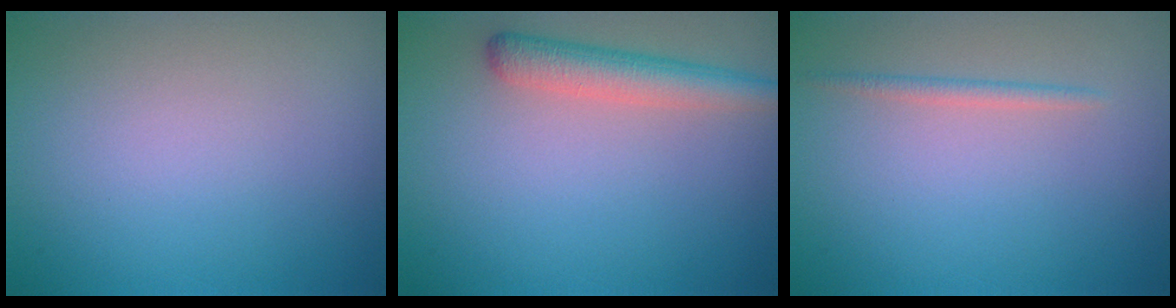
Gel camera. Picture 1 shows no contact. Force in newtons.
{"total": 3.4, "press": 3.4, "slide": 0.1}
{"total": 1.1, "press": 1.1, "slide": 0.0}